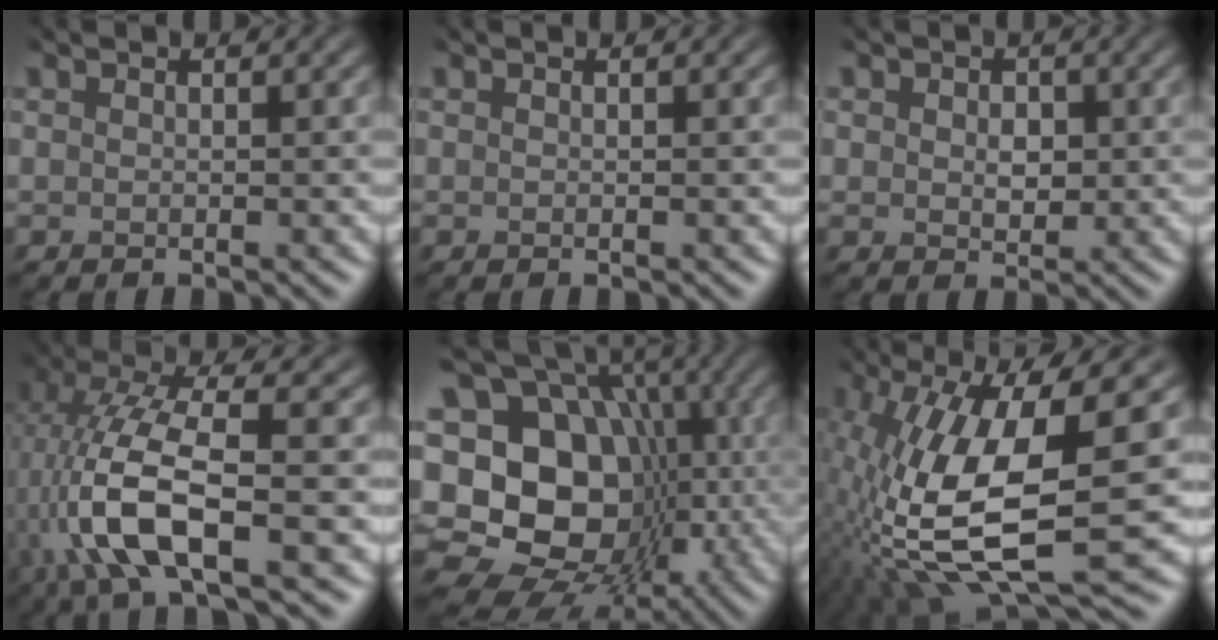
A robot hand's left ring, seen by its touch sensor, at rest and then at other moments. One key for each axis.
{"total": 0.0}
{"total": 1.2, "fx": -1.0, "fy": 0.7, "fz": 0.0, "tx": -0.033, "ty": -0.024, "tz": 0.019}
{"total": 7.5, "fx": -4.1, "fy": 1.4, "fz": 6.1, "tx": -0.165, "ty": -0.015, "tz": -0.050}
{"total": 17.8, "fx": -3.6, "fy": 14.8, "fz": 9.2, "tx": -0.178, "ty": -0.003, "tz": -0.050}
{"total": 11.1, "fx": -2.7, "fy": 3.5, "fz": 10.2, "tx": -0.232, "ty": -0.039, "tz": -0.017}